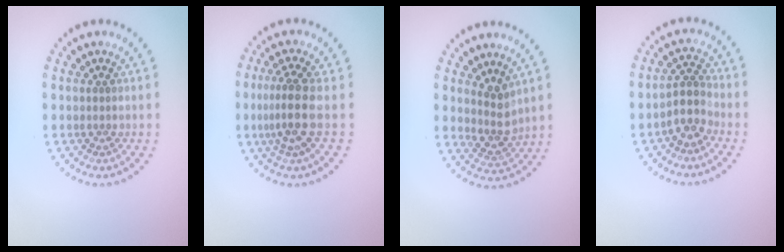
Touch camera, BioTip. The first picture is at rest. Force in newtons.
{"total": 3.2, "press": 2.4, "slide": 2.0}
{"total": 2.5, "press": 1.9, "slide": 1.7}
{"total": 2.6, "press": 2.1, "slide": 1.5}